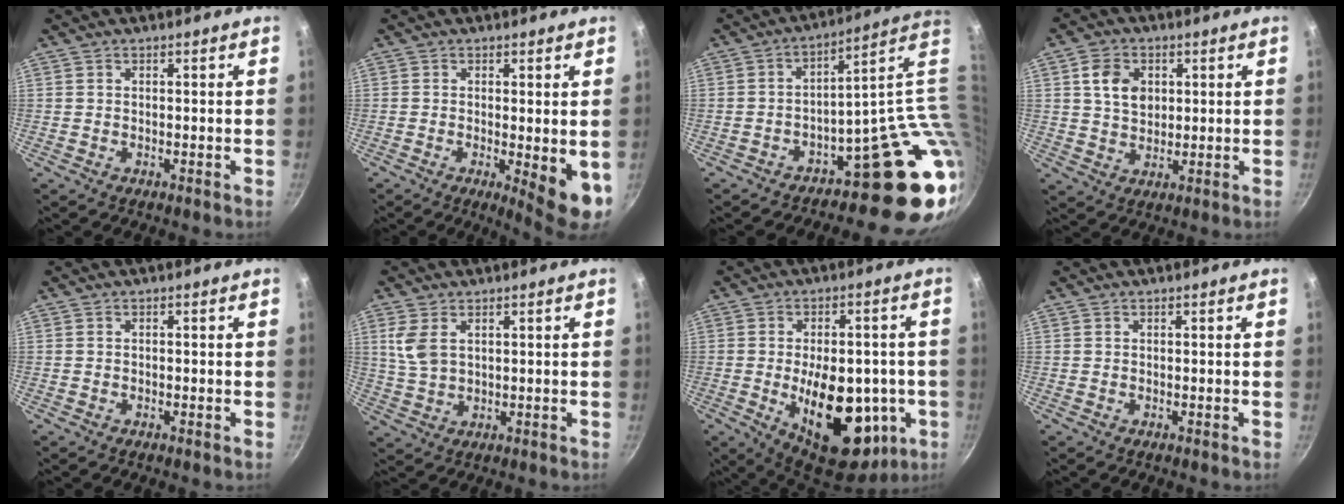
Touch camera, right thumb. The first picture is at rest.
{"total": 7.8, "force": [-1.0, 2.0, 7.5], "torque": [-0.091, -0.012, -0.006]}
{"total": 17.2, "force": [-1.4, 6.8, 15.7], "torque": [-0.135, 0.008, -0.017]}
{"total": 7.0, "force": [1.9, 5.3, 4.2], "torque": [-0.054, -0.002, 0.033]}
{"total": 0.0}
{"total": 5.8, "force": [2.0, 3.6, 4.1], "torque": [-0.084, -0.006, 0.045]}
{"total": 22.6, "force": [-4.6, 12.4, 18.4], "torque": [-0.228, -0.001, -0.046]}
{"total": 0.0}